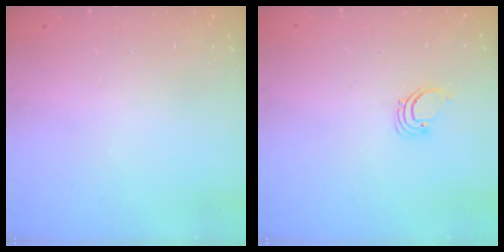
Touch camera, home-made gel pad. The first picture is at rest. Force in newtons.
{"total": 2.2, "press": 2.2, "slide": 0.2}